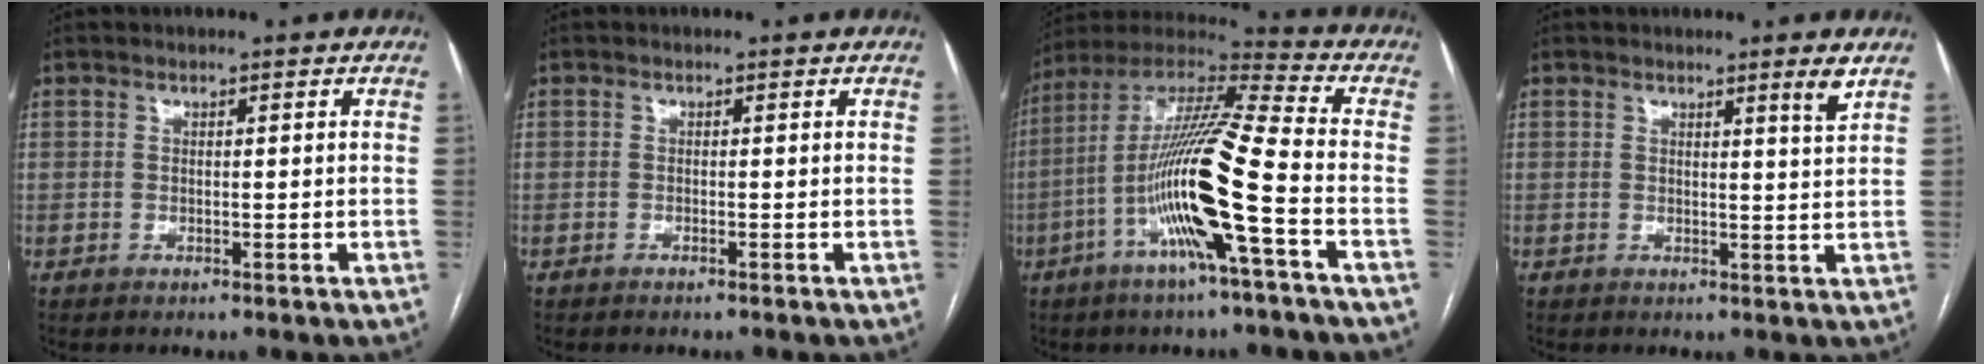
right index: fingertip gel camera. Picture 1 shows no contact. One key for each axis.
{"total": 0.0}
{"total": 17.3, "fx": -5.3, "fy": 0.0, "fz": 16.5, "tx": -0.323, "ty": 0.001, "tz": -0.108}
{"total": 2.6, "fx": 1.8, "fy": -0.7, "fz": 1.6, "tx": -0.027, "ty": -0.018, "tz": 0.024}